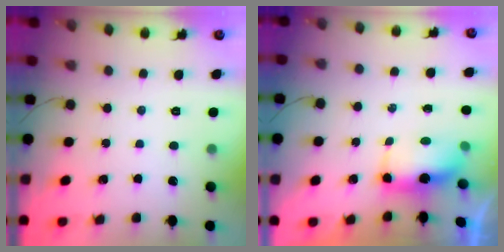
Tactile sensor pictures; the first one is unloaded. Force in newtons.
{"total": 6.6, "press": 6.6, "slide": 0.6}